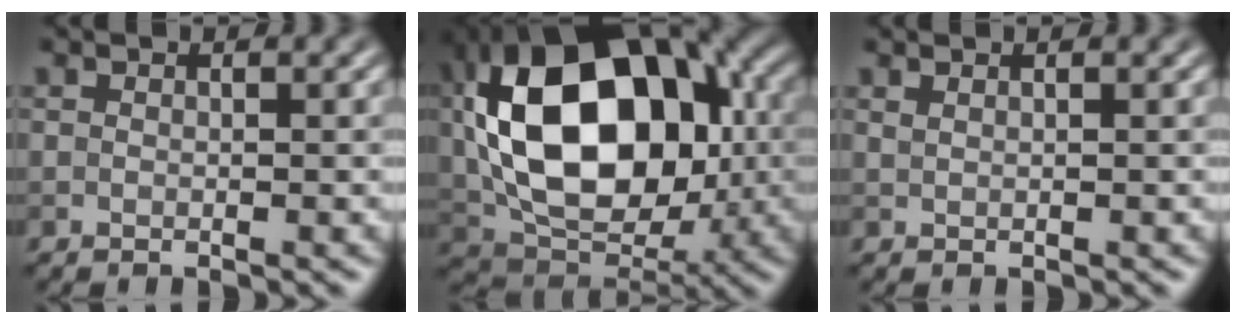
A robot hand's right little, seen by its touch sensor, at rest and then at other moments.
{"total": 15.9, "force": [1.6, 10.3, 12.0], "torque": [-0.213, 0.006, 0.030]}
{"total": 0.7, "force": [0.5, 0.2, 0.3], "torque": [-0.005, 0.001, 0.008]}